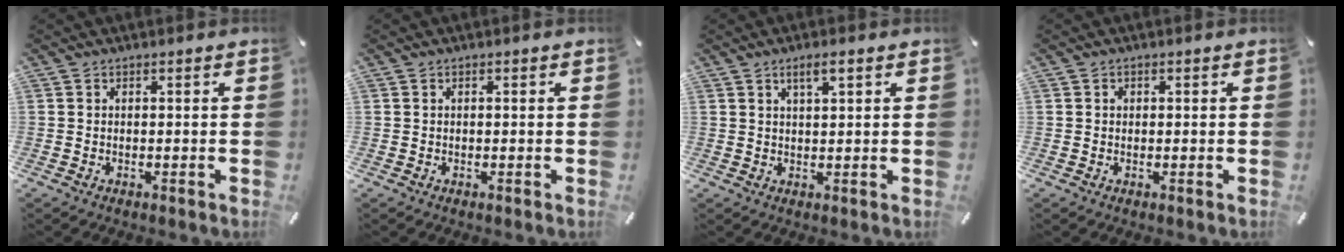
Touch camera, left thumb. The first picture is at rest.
{"total": 0.0}
{"total": 3.2, "force": [2.0, 0.8, 2.4], "torque": [-0.052, 0.002, 0.034]}
{"total": 0.6, "force": [0.1, 0.6, 0.3], "torque": [0.003, -0.002, 0.001]}